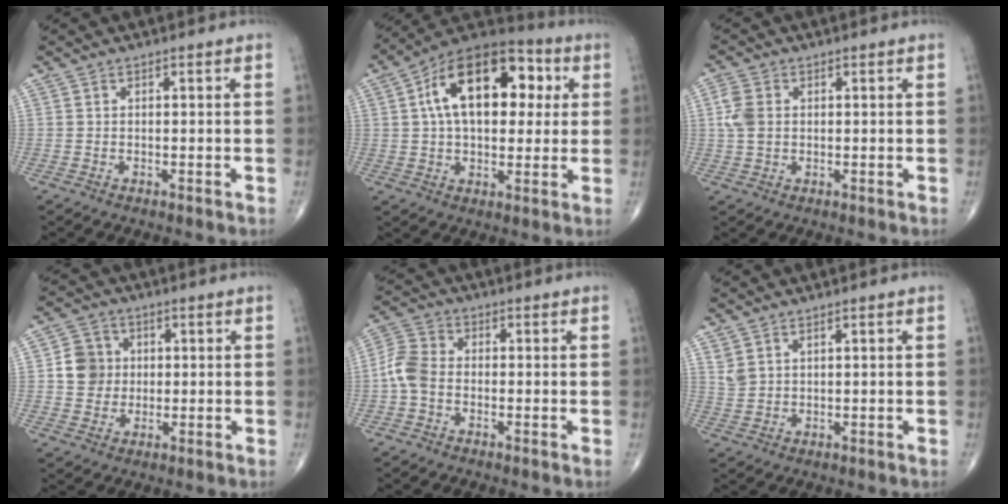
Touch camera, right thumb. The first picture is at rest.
{"total": 20.4, "force": [4.7, 11.7, 16.0], "torque": [-0.221, 0.021, 0.064]}
{"total": 4.7, "force": [0.6, 3.4, 3.1], "torque": [-0.069, 0.005, 0.010]}
{"total": 6.5, "force": [0.6, 6.1, 2.3], "torque": [-0.013, 0.003, 0.006]}
{"total": 6.0, "force": [-1.2, 4.3, 4.0], "torque": [-0.082, 0.017, -0.038]}
{"total": 2.5, "force": [1.6, 1.5, 1.1], "torque": [-0.015, -0.008, 0.040]}